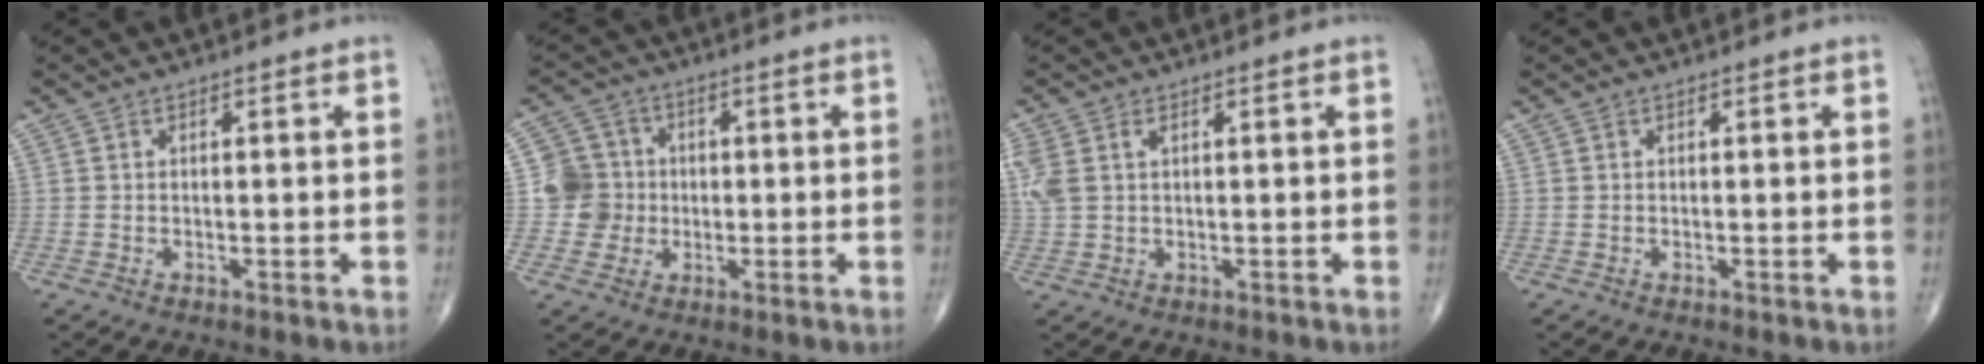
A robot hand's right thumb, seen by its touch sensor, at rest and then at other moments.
{"total": 6.6, "force": [-0.4, 6.6, 0.8], "torque": [0.019, 0.013, -0.013]}
{"total": 5.7, "force": [1.7, 3.5, 4.2], "torque": [-0.126, 0.017, 0.042]}
{"total": 0.0}